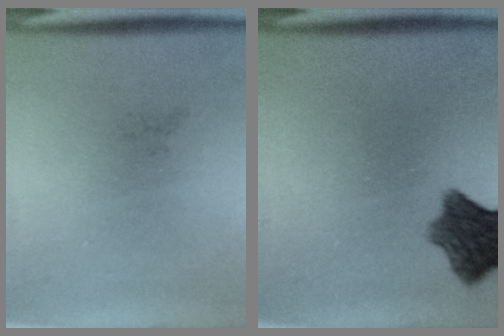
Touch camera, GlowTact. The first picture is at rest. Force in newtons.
{"total": 8.1}